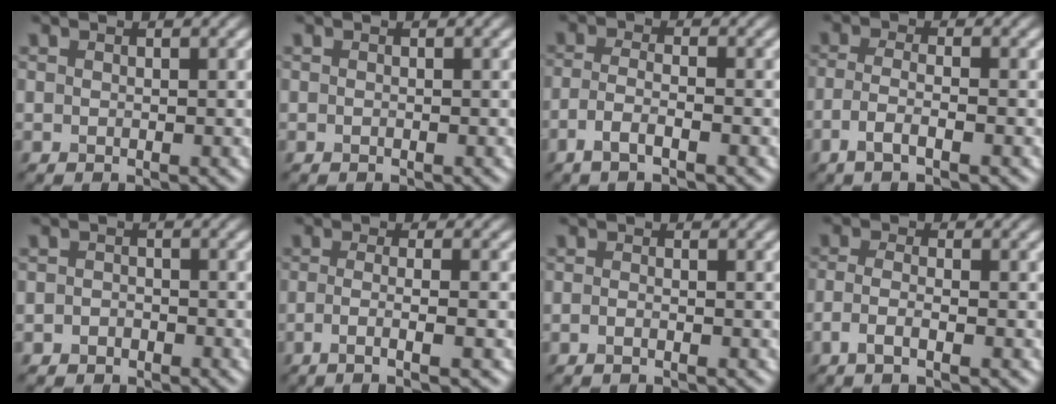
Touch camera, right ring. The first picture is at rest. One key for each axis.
{"total": 0.0}
{"total": 2.8, "fx": -1.6, "fy": 0.7, "fz": 2.3, "tx": -0.048, "ty": 0.001, "tz": -0.039}
{"total": 3.0, "fx": -1.4, "fy": 0.7, "fz": 2.5, "tx": -0.053, "ty": 0.000, "tz": -0.035}
{"total": 1.2, "fx": -0.8, "fy": 0.9, "fz": 0.2, "tx": 0.002, "ty": 0.002, "tz": -0.015}
{"total": 3.8, "fx": -1.2, "fy": 1.0, "fz": 3.5, "tx": -0.052, "ty": -0.010, "tz": -0.028}
{"total": 0.7, "fx": -0.4, "fy": 0.2, "fz": 0.5, "tx": -0.010, "ty": -0.003, "tz": -0.008}
{"total": 2.3, "fx": -1.1, "fy": 0.7, "fz": 1.9, "tx": -0.040, "ty": -0.002, "tz": -0.028}